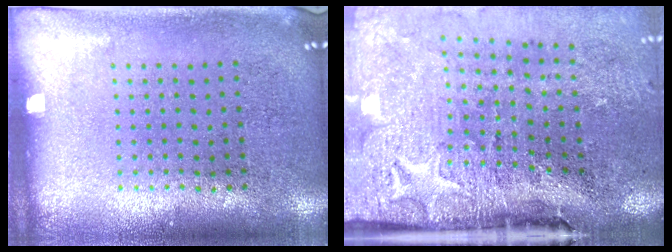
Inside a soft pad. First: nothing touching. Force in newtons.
{"total": 4.9, "press": 3.8, "slide": 3.0}